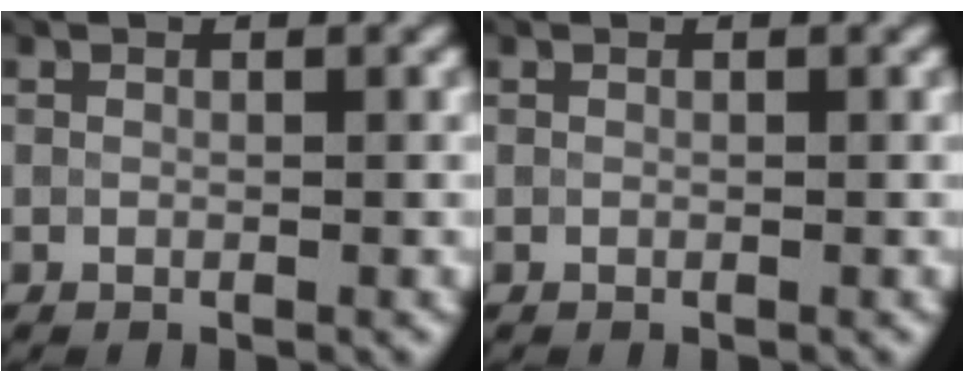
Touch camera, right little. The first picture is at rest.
{"total": 0.0}